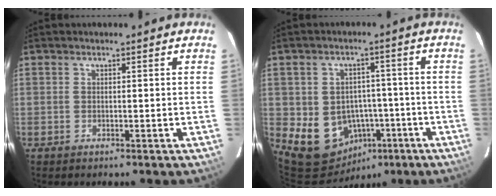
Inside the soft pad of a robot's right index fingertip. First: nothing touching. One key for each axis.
{"total": 11.1, "fx": -3.7, "fy": 9.8, "fz": 3.7, "tx": -0.092, "ty": 0.030, "tz": -0.024}